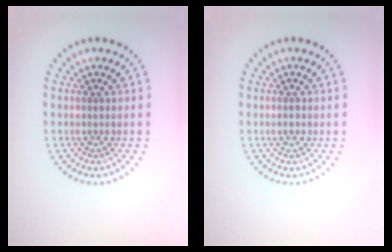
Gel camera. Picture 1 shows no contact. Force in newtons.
{"total": 1.0, "press": 1.0, "slide": 0.2}